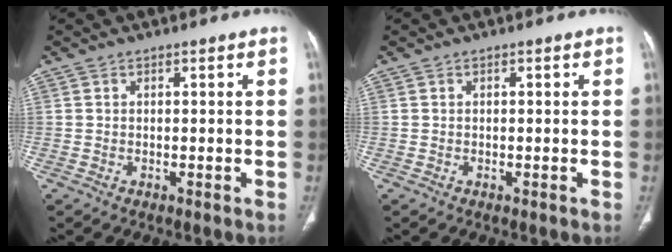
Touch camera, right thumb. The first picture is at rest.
{"total": 0.0}